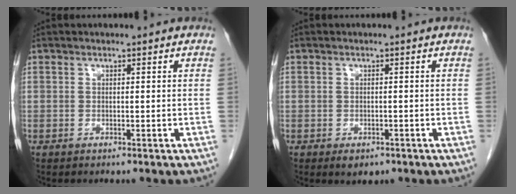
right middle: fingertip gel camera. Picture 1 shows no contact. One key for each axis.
{"total": 2.4, "fx": -1.4, "fy": 1.3, "fz": 1.4, "tx": -0.018, "ty": -0.001, "tz": -0.010}